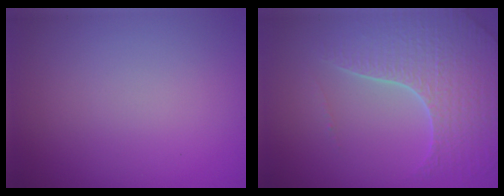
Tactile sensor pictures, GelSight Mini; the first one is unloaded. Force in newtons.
{"total": 5.8, "press": 4.7, "slide": 3.3}